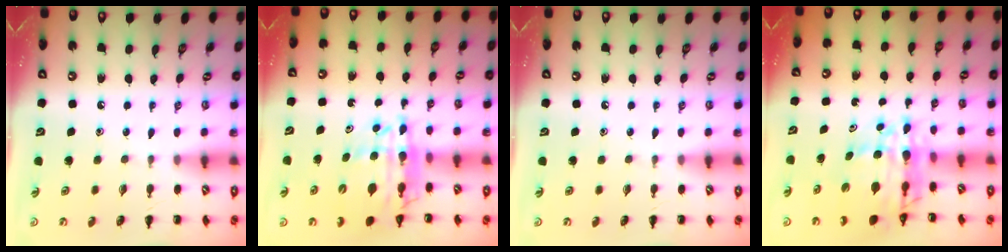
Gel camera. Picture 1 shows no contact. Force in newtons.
{"total": 14.2, "press": 13.7, "slide": 3.8}
{"total": 0.0}
{"total": 12.6, "press": 12.1, "slide": 3.7}